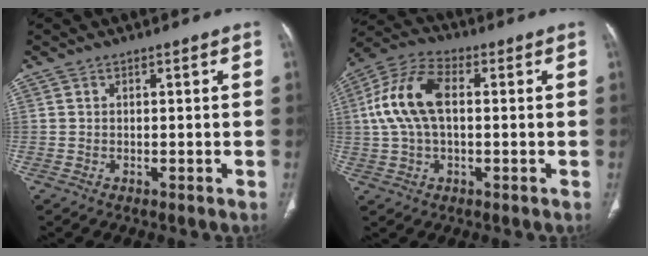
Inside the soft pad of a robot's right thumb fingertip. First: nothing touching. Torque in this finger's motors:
{"motor_torque": [0.08, 0.25, 0.35, -0.33, 0.16]}